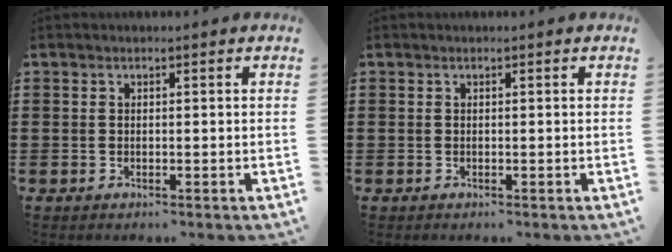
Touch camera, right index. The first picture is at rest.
{"total": 0.0}